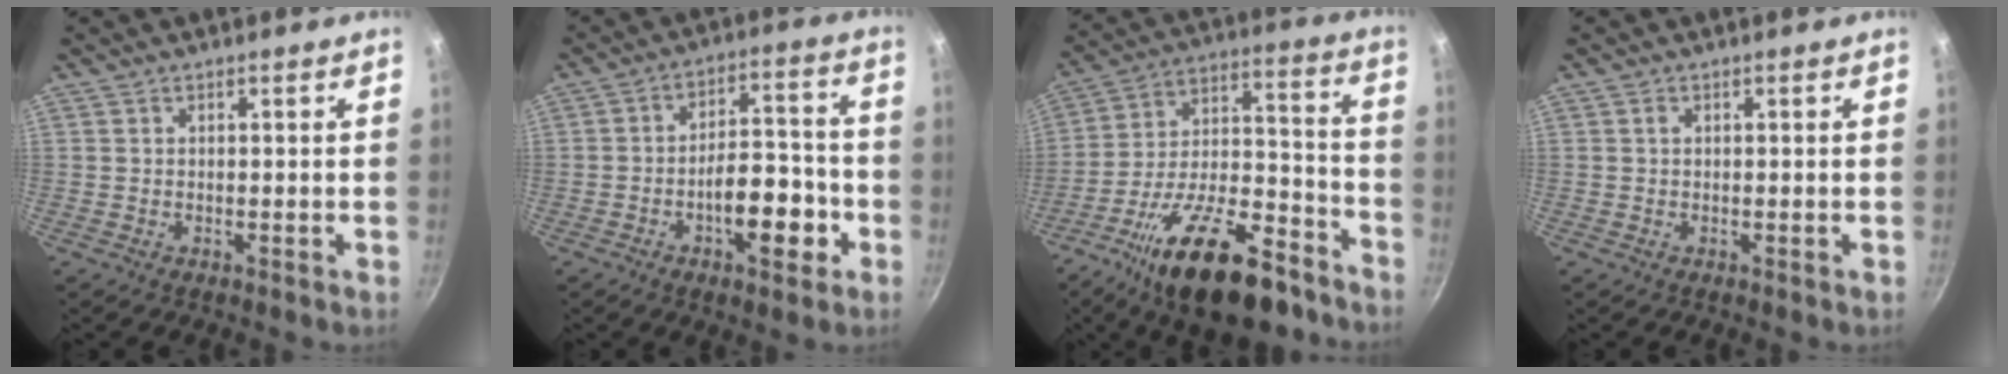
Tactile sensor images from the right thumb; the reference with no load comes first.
{"total": 11.7, "force": [-4.6, 5.4, 9.4], "torque": [-0.104, 0.046, -0.069]}
{"total": 25.4, "force": [-16.2, 10.4, 16.7], "torque": [-0.235, 0.089, -0.249]}
{"total": 0.6, "force": [0.1, 0.5, 0.4], "torque": [-0.010, 0.003, 0.003]}